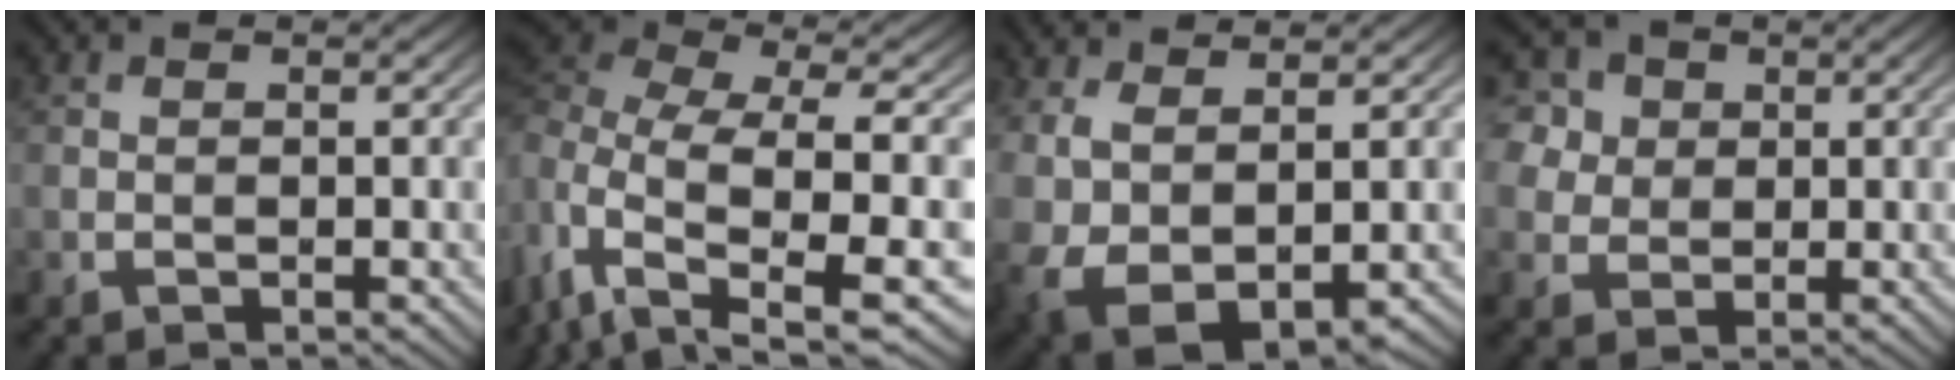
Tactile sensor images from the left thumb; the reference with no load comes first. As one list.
[{"total": 12.5, "force": [-1.9, 6.3, 10.6], "torque": [-0.259, -0.023, -0.011]}, {"total": 8.7, "force": [0.3, 5.1, 7.1], "torque": [-0.152, -0.018, 0.037]}, {"total": 7.0, "force": [3.6, 5.5, 2.4], "torque": [-0.102, 0.023, 0.056]}]